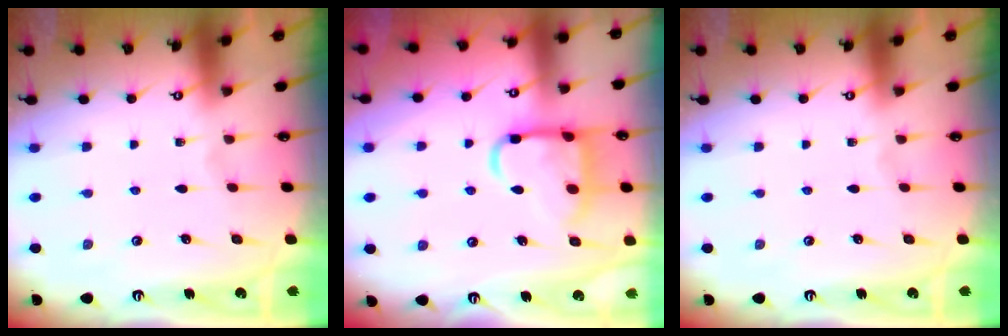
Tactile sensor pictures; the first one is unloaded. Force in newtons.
{"total": 13.2, "press": 13.1, "slide": 1.3}
{"total": 0.0}